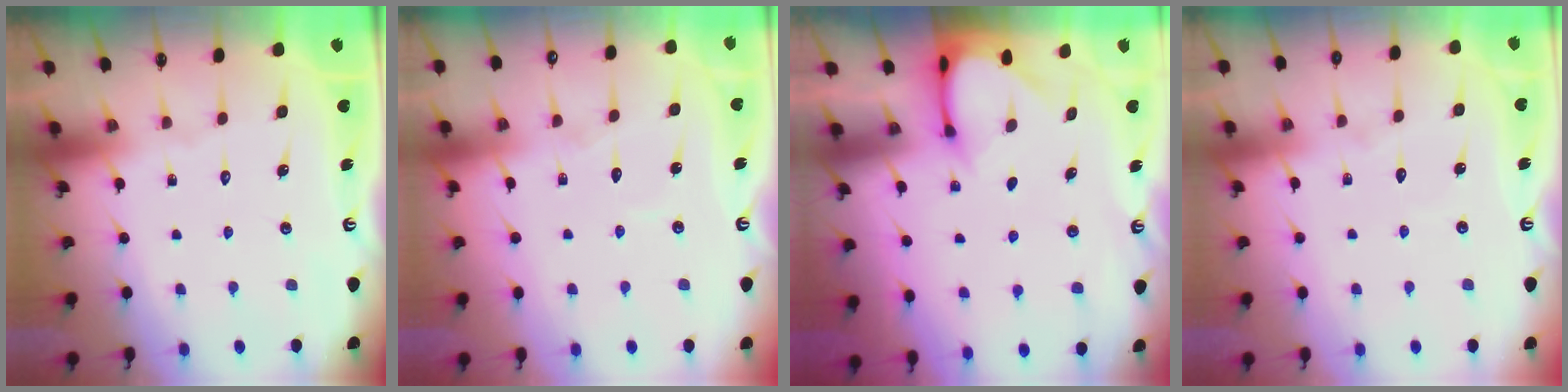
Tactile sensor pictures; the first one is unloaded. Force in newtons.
{"total": 4.3, "press": 4.2, "slide": 0.5}
{"total": 3.4, "press": 3.4, "slide": 0.3}
{"total": 4.2, "press": 4.1, "slide": 0.3}